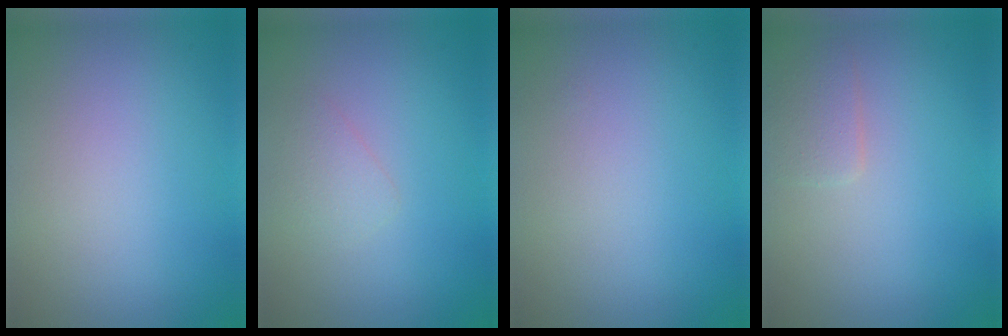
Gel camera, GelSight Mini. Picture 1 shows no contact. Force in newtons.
{"total": 1.3, "press": 1.3, "slide": 0.0}
{"total": 0.0}
{"total": 1.6, "press": 1.5, "slide": 0.2}